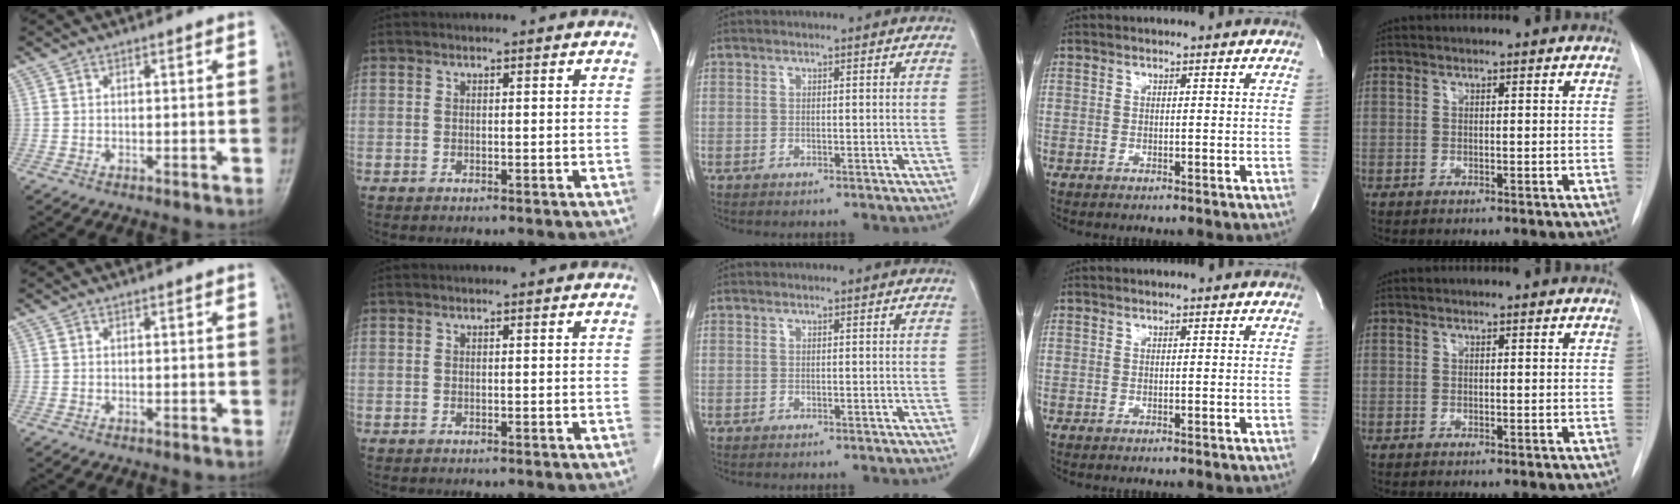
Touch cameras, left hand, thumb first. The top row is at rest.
{}